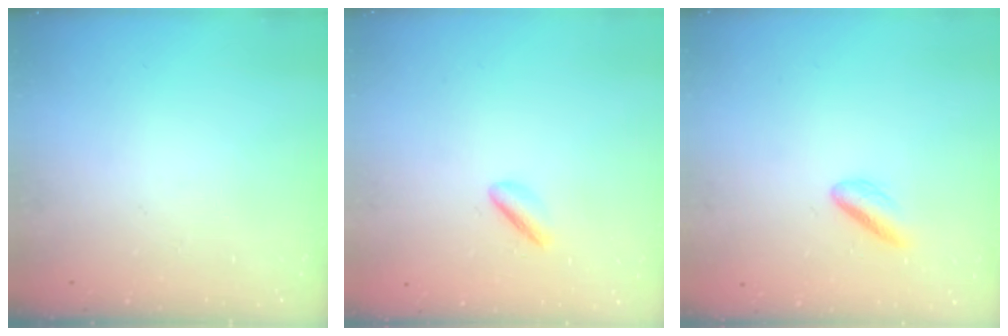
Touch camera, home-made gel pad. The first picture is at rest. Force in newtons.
{"total": 2.4, "press": 2.2, "slide": 1.0}
{"total": 2.7, "press": 2.6, "slide": 0.8}